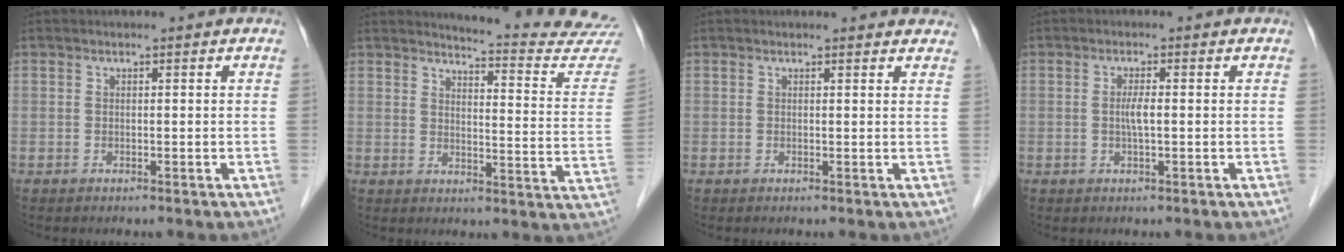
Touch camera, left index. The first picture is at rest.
{"total": 17.2, "force": [17.0, -0.5, 2.4], "torque": [-0.021, -0.133, 0.172]}
{"total": 5.9, "force": [5.6, 1.2, 1.5], "torque": [-0.007, 0.003, 0.042]}
{"total": 2.0, "force": [-0.2, 0.1, 2.0], "torque": [-0.040, -0.003, -0.005]}